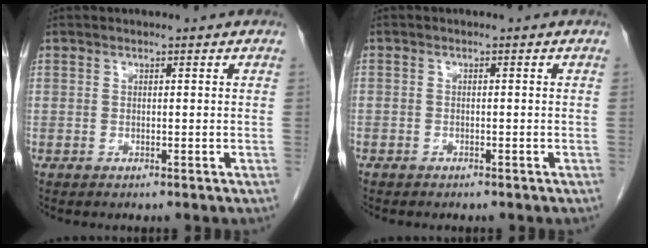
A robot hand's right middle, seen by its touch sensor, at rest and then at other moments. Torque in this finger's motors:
{"motor_torque": [0.71, -0.95, -0.58, -0.21]}